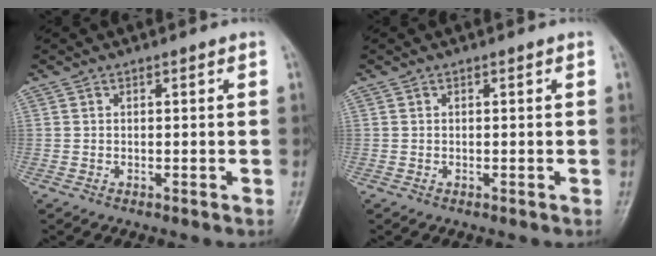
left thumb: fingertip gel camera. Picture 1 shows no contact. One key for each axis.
{"total": 0.0}